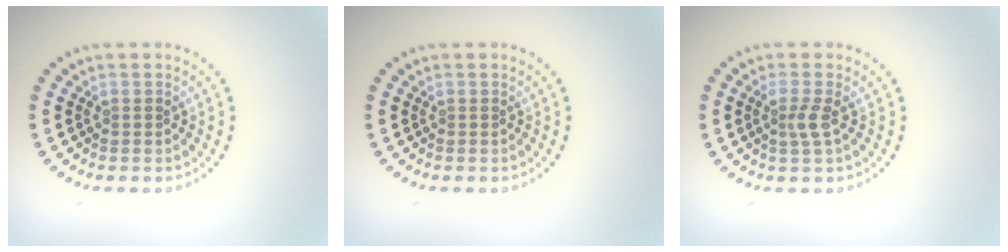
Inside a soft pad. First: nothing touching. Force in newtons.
{"total": 0.0}
{"total": 1.7, "press": 1.3, "slide": 1.1}